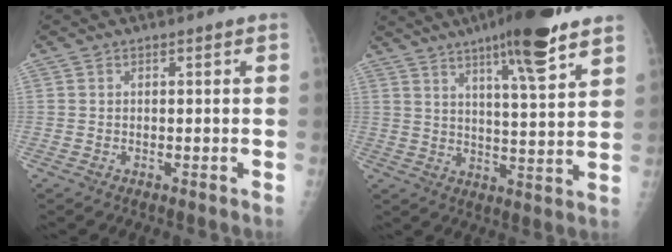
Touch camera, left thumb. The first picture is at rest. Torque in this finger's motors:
{"motor_torque": [0.38, 0.18, -0.05, -0.41, 0.14]}